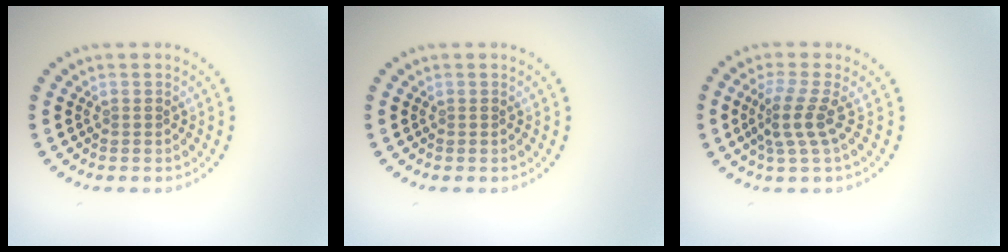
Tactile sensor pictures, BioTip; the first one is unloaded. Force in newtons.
{"total": 0.0}
{"total": 2.9, "press": 2.0, "slide": 2.1}